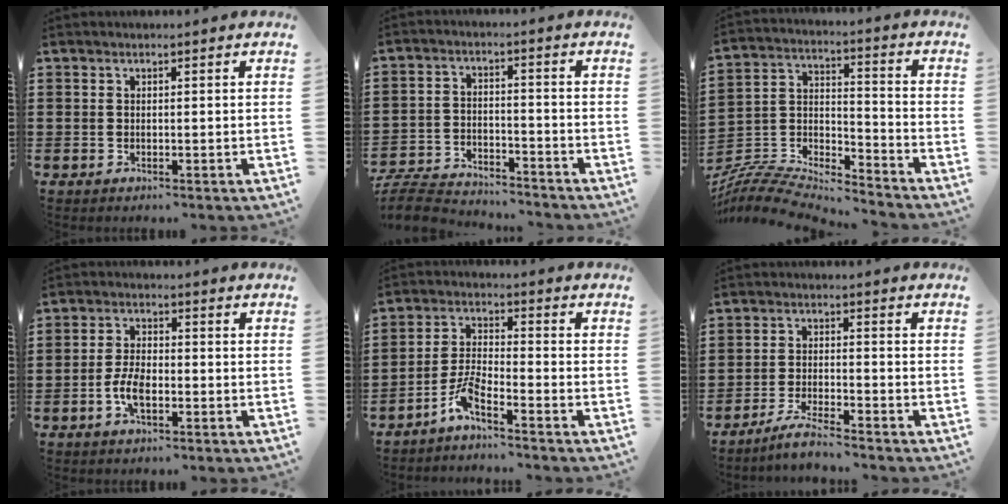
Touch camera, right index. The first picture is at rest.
{"total": 6.0, "force": [-5.8, 0.9, 1.0], "torque": [-0.041, 0.001, -0.121]}
{"total": 7.5, "force": [-7.3, 1.2, 1.2], "torque": [-0.037, -0.002, -0.151]}
{"total": 4.8, "force": [-1.7, 2.2, 3.9], "torque": [-0.096, -0.003, -0.037]}
{"total": 5.3, "force": [-4.3, 0.3, 3.0], "torque": [-0.088, -0.013, -0.092]}
{"total": 4.1, "force": [-3.8, -0.1, 1.4], "torque": [-0.033, 0.000, -0.077]}